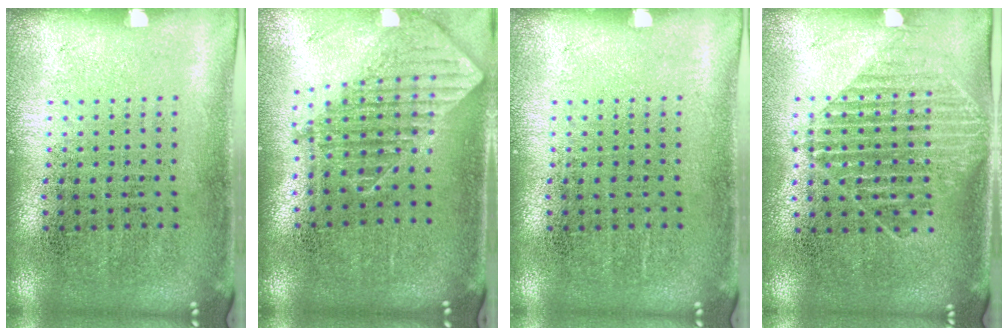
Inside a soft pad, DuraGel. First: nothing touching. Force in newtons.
{"total": 1.8, "press": 1.4, "slide": 1.0}
{"total": 0.0}
{"total": 1.5, "press": 1.3, "slide": 0.8}